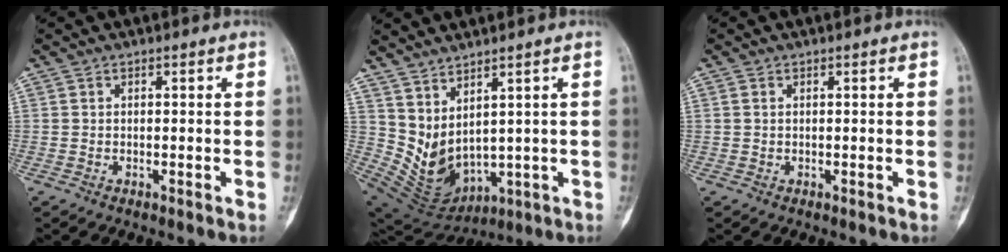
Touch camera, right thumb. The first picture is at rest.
{"total": 9.8, "force": [4.2, 5.0, 7.3], "torque": [-0.116, -0.031, 0.113]}
{"total": 0.5, "force": [0.2, 0.4, 0.3], "torque": [-0.006, 0.002, 0.005]}